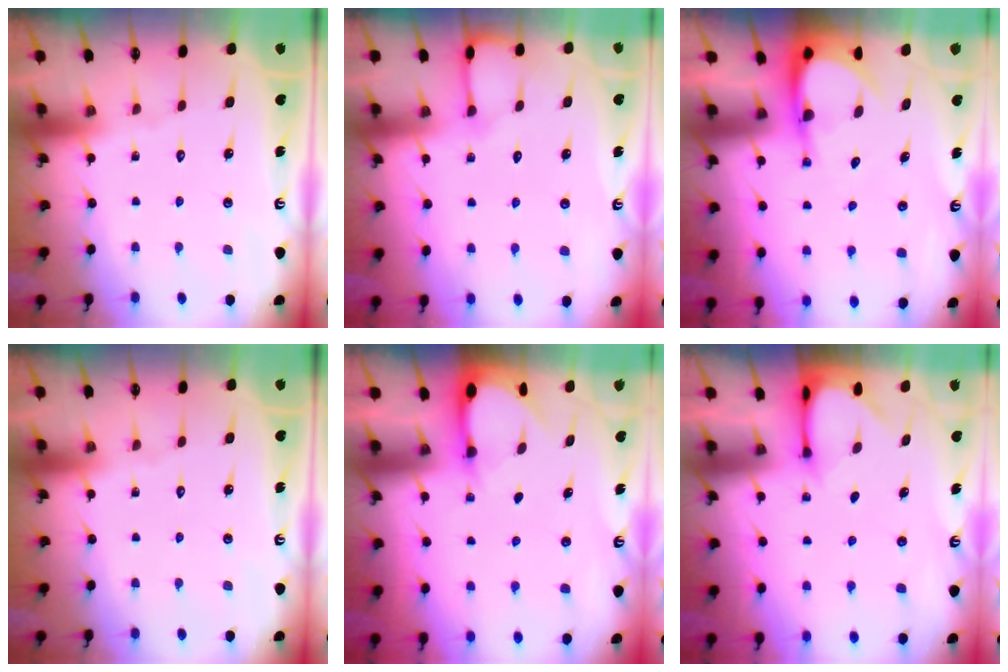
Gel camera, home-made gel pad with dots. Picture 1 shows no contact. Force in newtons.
{"total": 4.9, "press": 4.9, "slide": 0.5}
{"total": 5.1, "press": 5.1, "slide": 0.4}
{"total": 0.0}
{"total": 3.1, "press": 3.1, "slide": 0.3}
{"total": 3.2, "press": 3.2, "slide": 0.3}